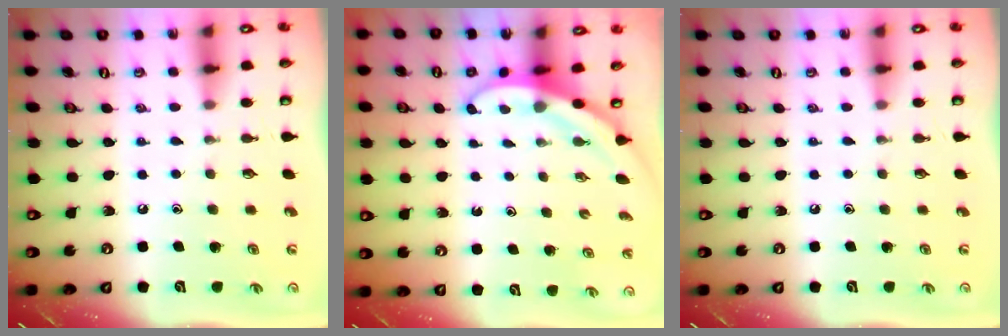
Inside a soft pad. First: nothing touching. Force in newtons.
{"total": 3.2, "press": 3.2, "slide": 0.1}
{"total": 0.0}